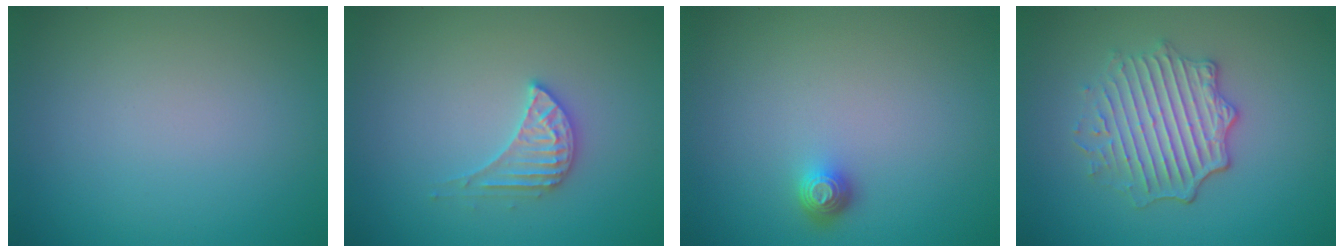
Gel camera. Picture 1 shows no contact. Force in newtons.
{"total": 2.6, "press": 2.6, "slide": 0.2}
{"total": 1.4, "press": 1.1, "slide": 0.9}
{"total": 4.7, "press": 4.0, "slide": 2.5}